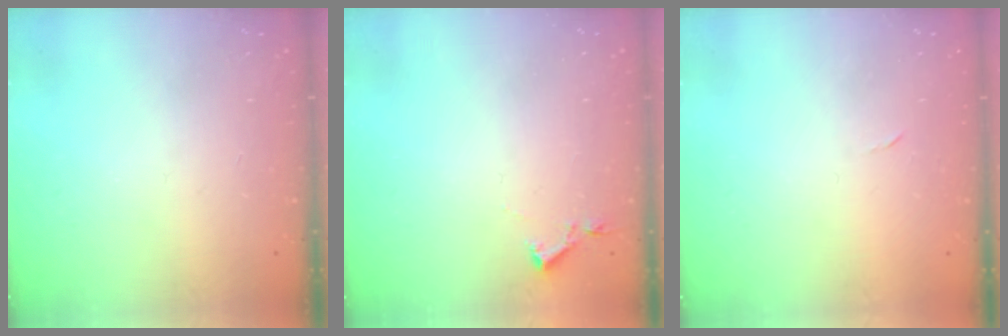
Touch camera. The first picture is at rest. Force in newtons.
{"total": 2.9, "press": 2.9, "slide": 0.5}
{"total": 2.3, "press": 2.3, "slide": 0.4}